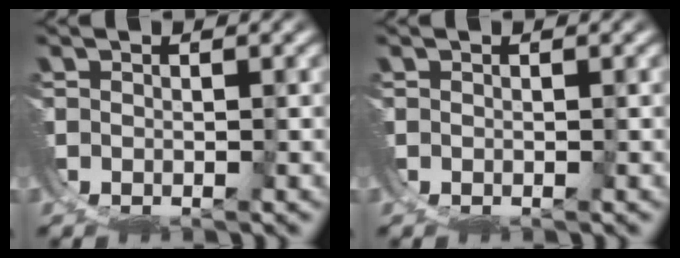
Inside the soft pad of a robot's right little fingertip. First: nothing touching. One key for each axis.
{"total": 0.0}